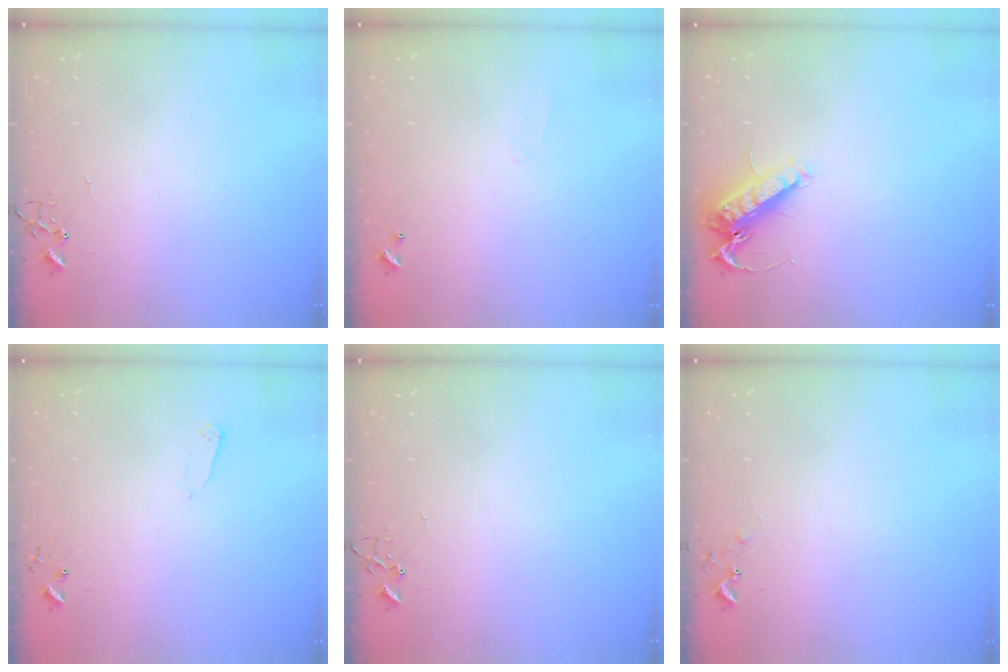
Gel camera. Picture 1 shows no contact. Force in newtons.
{"total": 5.0, "press": 5.0, "slide": 0.9}
{"total": 13.8, "press": 13.8, "slide": 1.2}
{"total": 2.4, "press": 2.4, "slide": 0.4}
{"total": 0.0}
{"total": 5.0, "press": 5.0, "slide": 0.5}